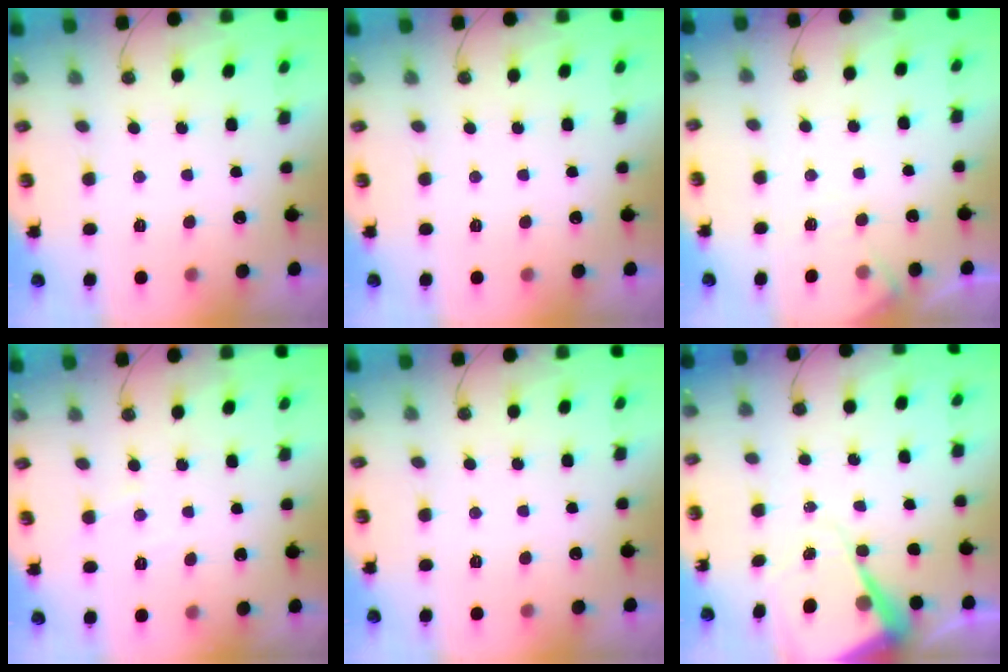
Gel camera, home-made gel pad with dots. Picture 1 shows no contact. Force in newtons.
{"total": 0.0}
{"total": 5.4, "press": 5.4, "slide": 0.8}
{"total": 4.3, "press": 4.3, "slide": 0.6}
{"total": 0.0}
{"total": 10.1, "press": 10.1, "slide": 0.9}